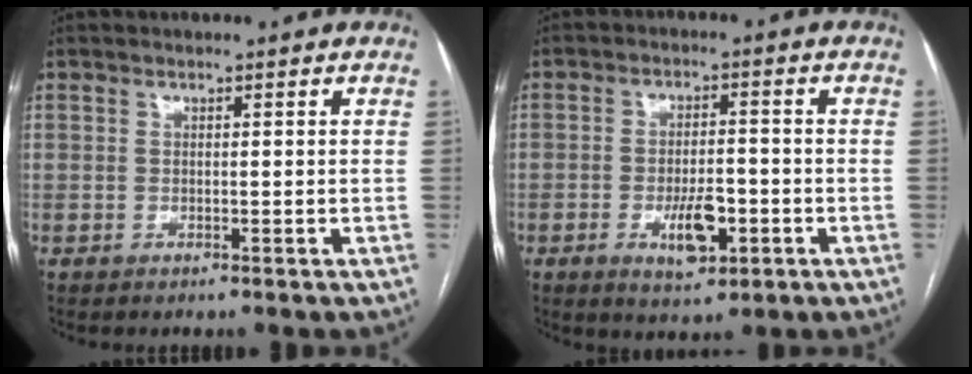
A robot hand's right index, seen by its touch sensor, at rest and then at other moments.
{"total": 6.6, "force": [-2.4, 2.7, 5.5], "torque": [-0.091, -0.002, -0.032]}